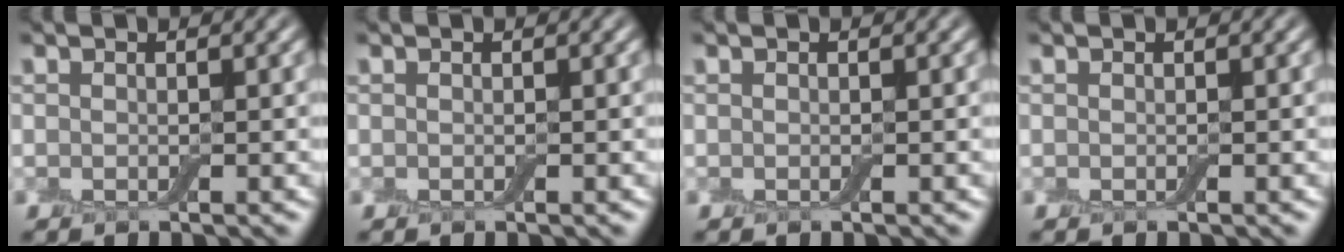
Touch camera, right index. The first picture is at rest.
{"total": 0.0}
{"total": 0.0}
{"total": 0.0}